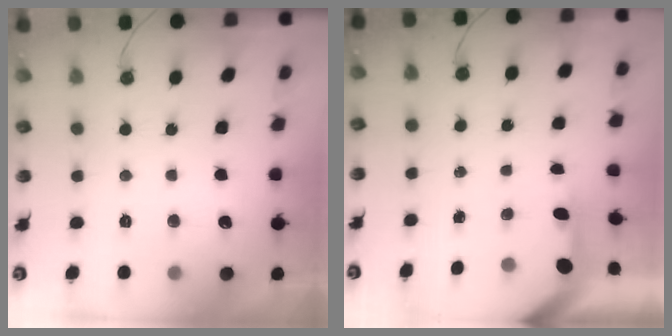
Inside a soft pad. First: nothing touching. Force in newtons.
{"total": 3.4, "press": 3.4, "slide": 0.3}